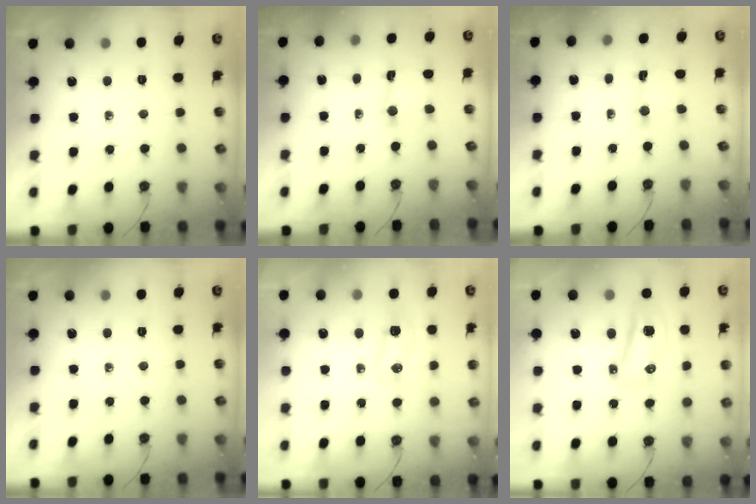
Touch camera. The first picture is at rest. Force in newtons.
{"total": 1.8, "press": 1.7, "slide": 0.5}
{"total": 1.3, "press": 1.2, "slide": 0.5}
{"total": 0.0}
{"total": 6.7, "press": 6.6, "slide": 0.8}
{"total": 19.4, "press": 12.1, "slide": 15.2}